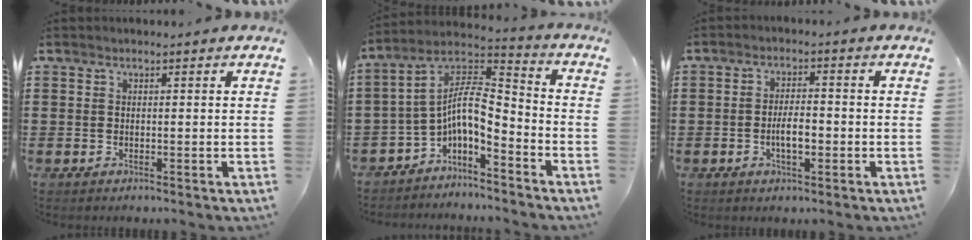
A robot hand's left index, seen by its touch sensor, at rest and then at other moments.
{"total": 8.0, "force": [-3.2, 2.9, 6.8], "torque": [-0.159, -0.019, -0.075]}
{"total": 4.3, "force": [-1.0, 1.6, 3.9], "torque": [-0.068, 0.007, -0.019]}